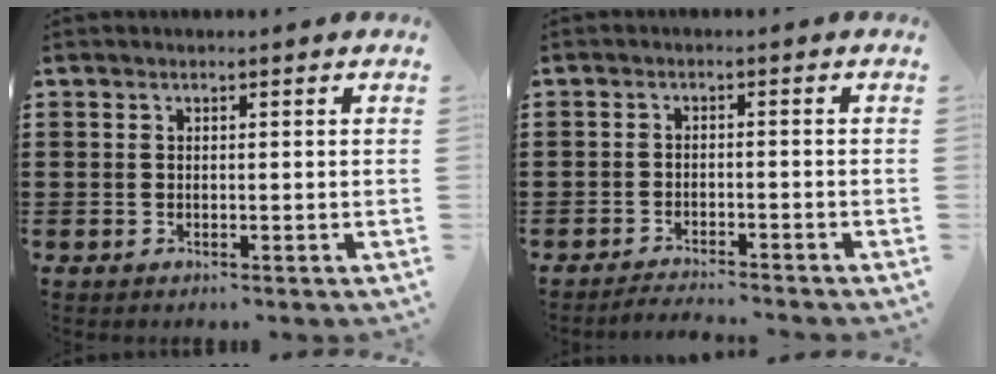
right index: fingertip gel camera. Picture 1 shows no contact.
{"total": 2.4, "force": [-2.4, -0.3, 0.0], "torque": [-0.004, 0.000, -0.050]}